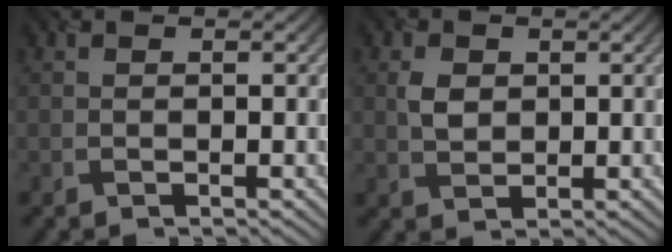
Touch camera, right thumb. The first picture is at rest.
{"total": 2.4, "force": [0.9, 1.7, 1.4], "torque": [-0.036, 0.002, 0.015]}